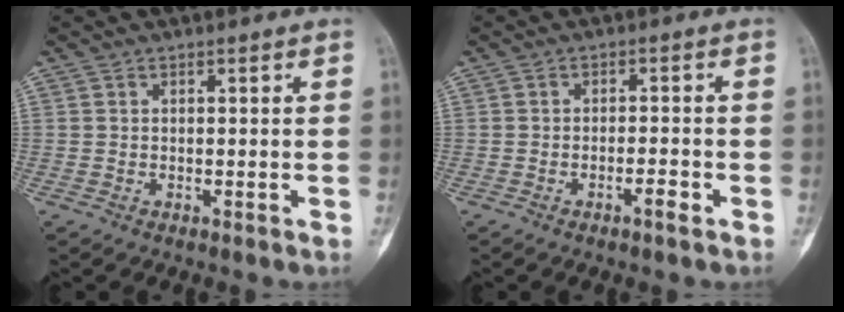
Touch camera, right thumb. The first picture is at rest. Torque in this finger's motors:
{"motor_torque": [-0.50, -0.18, -0.19, -0.22, -0.07]}